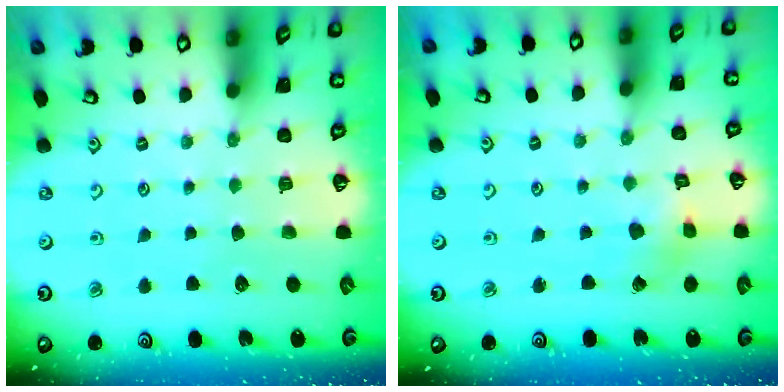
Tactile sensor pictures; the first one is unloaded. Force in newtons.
{"total": 2.7, "press": 2.6, "slide": 0.3}